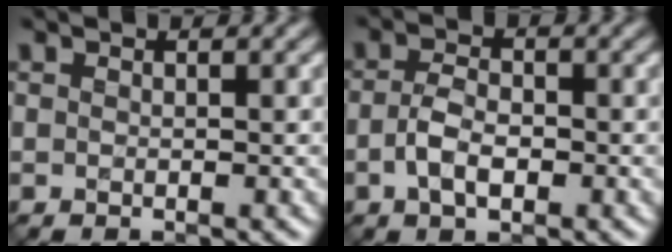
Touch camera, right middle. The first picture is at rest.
{"total": 3.0, "force": [-0.8, 1.7, 2.3], "torque": [-0.048, -0.001, -0.017]}